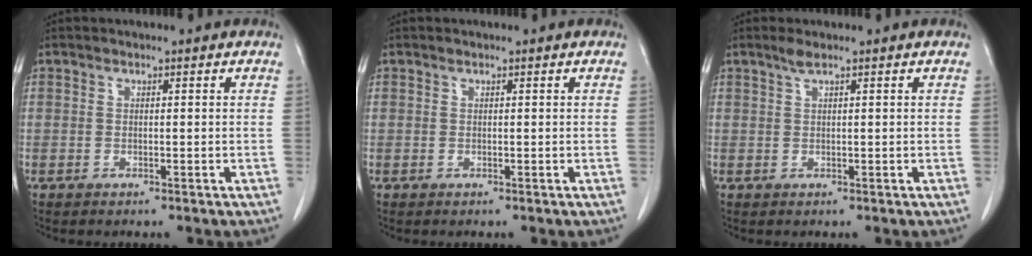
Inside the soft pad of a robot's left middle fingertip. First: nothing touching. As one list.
[{"total": 0.0}, {"total": 1.3, "force": [0.9, -0.1, 0.9], "torque": [-0.024, 0.006, 0.022]}]